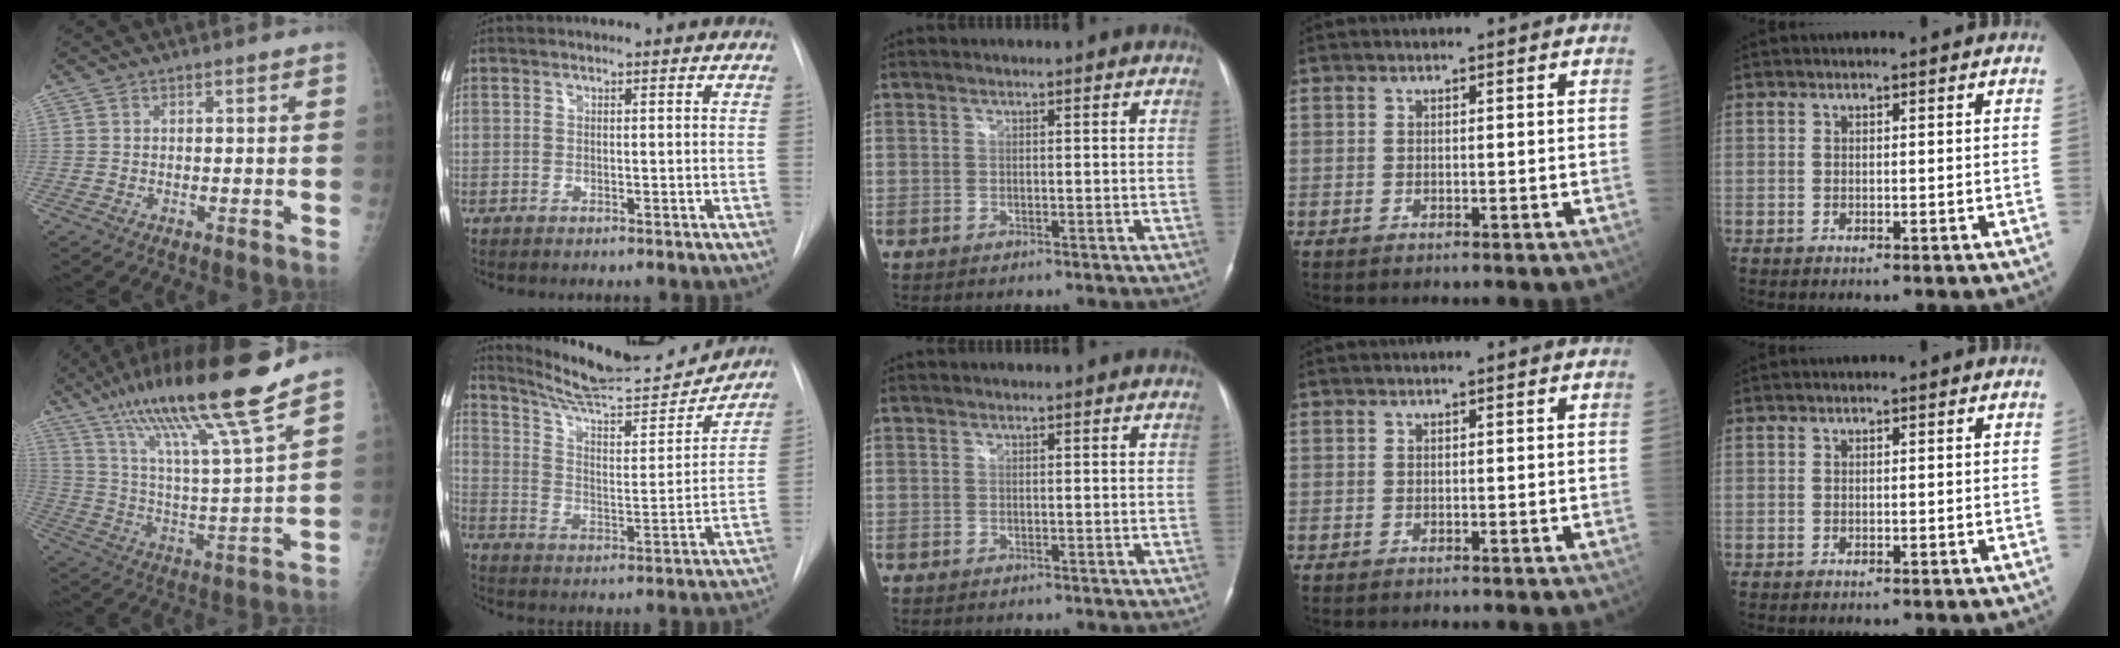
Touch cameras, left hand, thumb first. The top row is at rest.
{"thumb": {"total": 20.1, "force": [14.9, 0.2, 13.5], "torque": [-0.216, -0.061, 0.260]}, "index": {"total": 19.3, "force": [18.3, 1.5, 6.1], "torque": [-0.099, -0.030, 0.271]}}